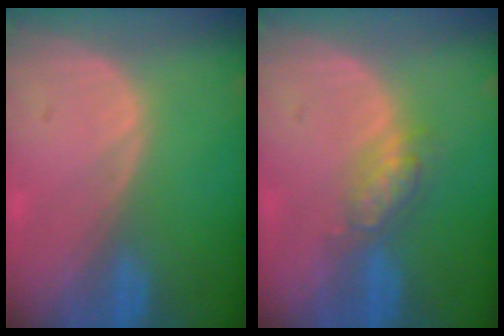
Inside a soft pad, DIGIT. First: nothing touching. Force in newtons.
{"total": 4.6, "press": 4.1, "slide": 2.2}